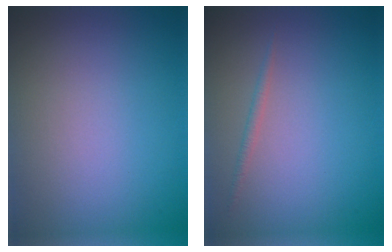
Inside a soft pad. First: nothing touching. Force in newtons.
{"total": 0.7, "press": 0.7, "slide": 0.1}